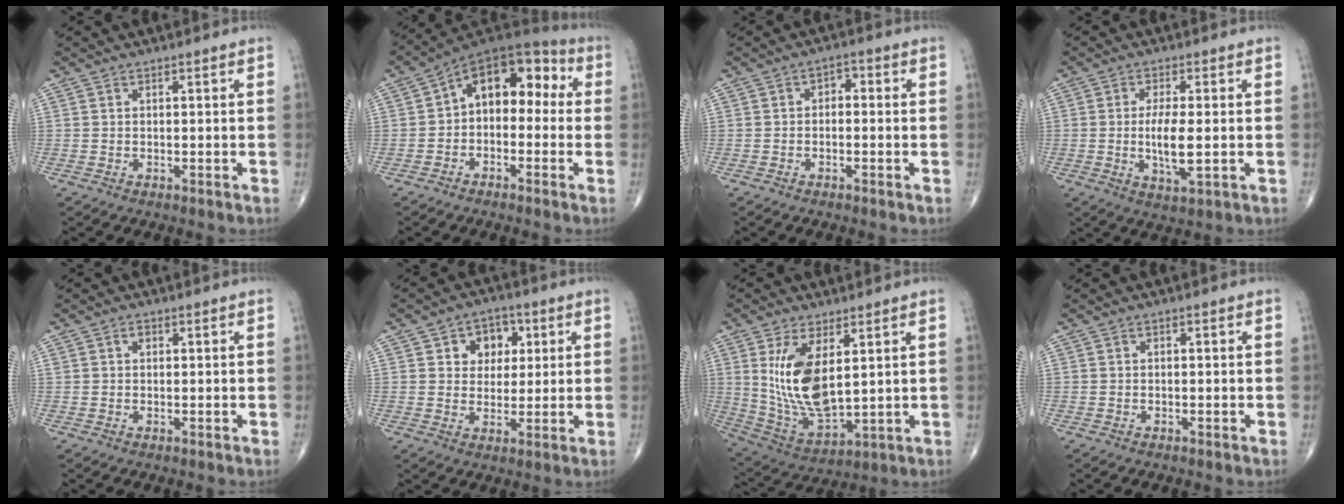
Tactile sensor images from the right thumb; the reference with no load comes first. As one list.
[{"total": 12.8, "force": [0.5, 8.3, 9.7], "torque": [-0.094, 0.051, -0.015]}, {"total": 2.4, "force": [-0.3, 1.7, 1.7], "torque": [-0.009, 0.017, -0.017]}, {"total": 7.0, "force": [-0.6, 2.0, 6.7], "torque": [-0.126, -0.015, -0.013]}, {"total": 1.1, "force": [0.4, 0.8, 0.6], "torque": [-0.006, 0.004, 0.005]}, {"total": 7.6, "force": [2.5, 6.0, 4.0], "torque": [-0.013, -0.002, 0.033]}, {"total": 14.1, "force": [3.5, 6.5, 12.1], "torque": [-0.230, -0.025, 0.090]}, {"total": 0.0}]